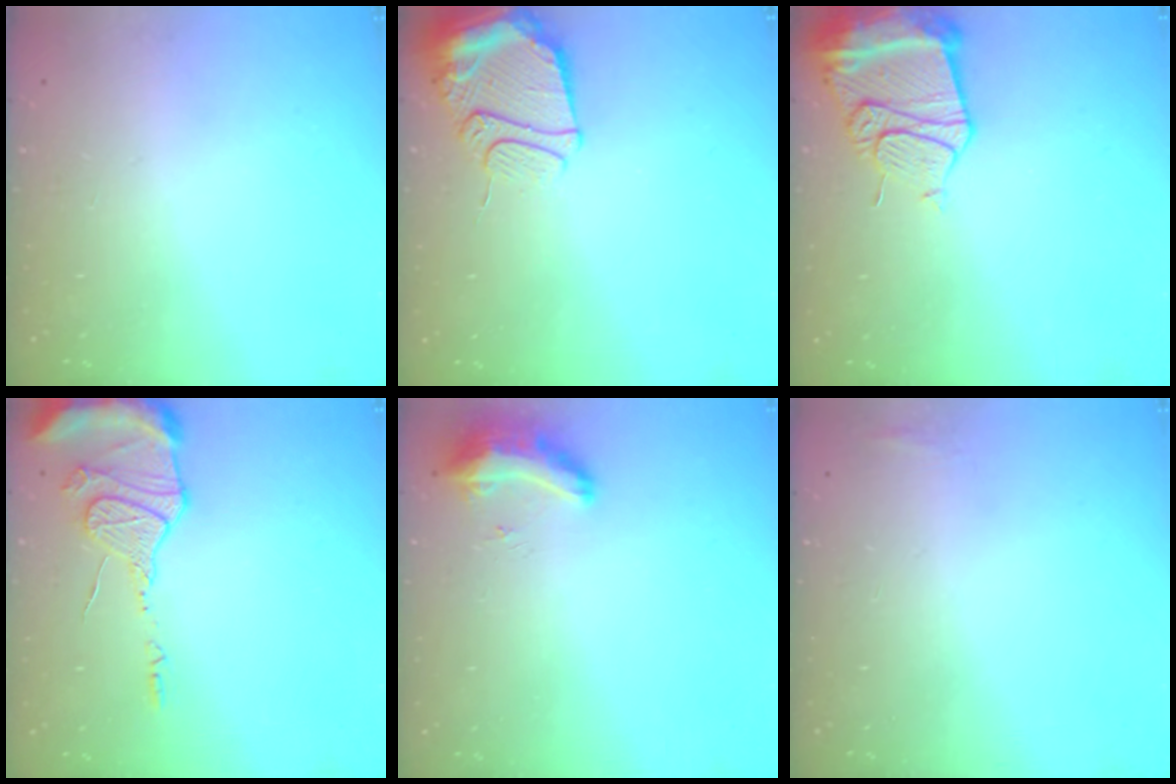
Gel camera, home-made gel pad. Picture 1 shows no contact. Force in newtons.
{"total": 13.3, "press": 13.2, "slide": 1.4}
{"total": 14.5, "press": 14.4, "slide": 1.7}
{"total": 13.5, "press": 13.4, "slide": 1.7}
{"total": 8.4, "press": 8.3, "slide": 1.3}
{"total": 9.7, "press": 4.2, "slide": 8.8}